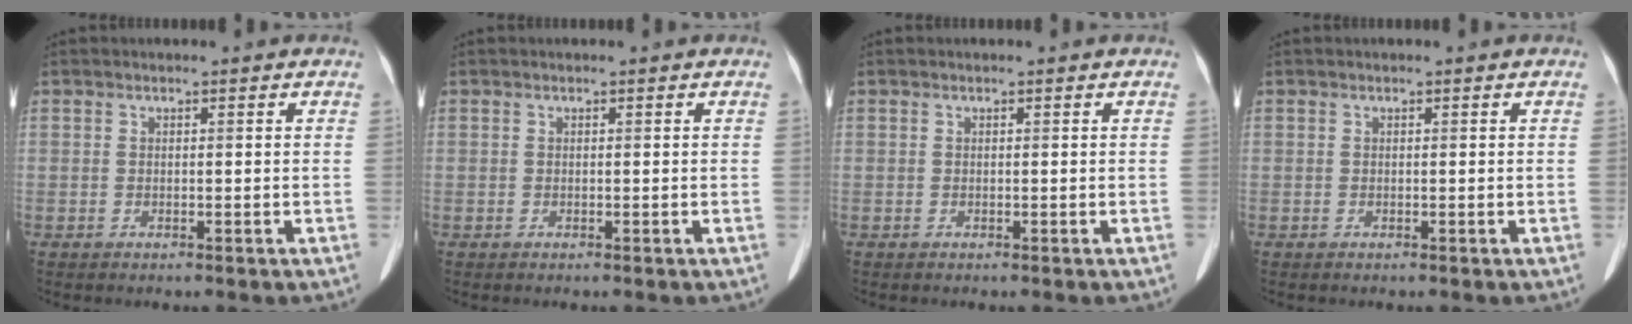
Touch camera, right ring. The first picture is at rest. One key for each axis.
{"total": 0.0}
{"total": 0.0}
{"total": 0.0}